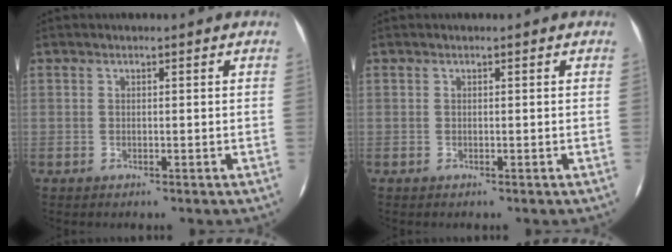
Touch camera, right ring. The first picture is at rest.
{"total": 0.0}